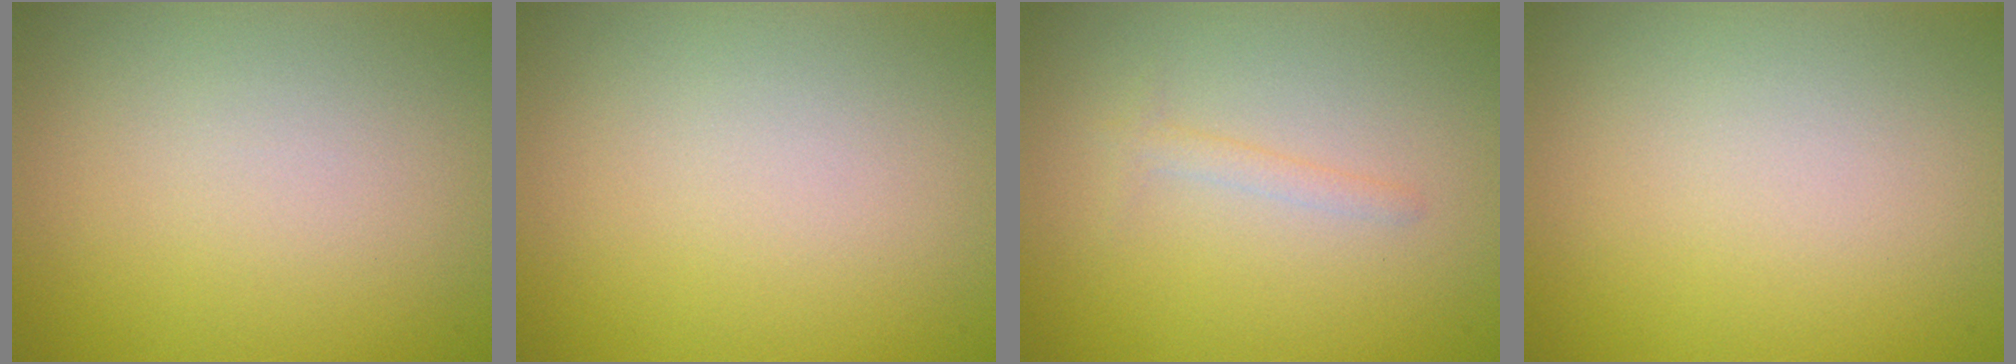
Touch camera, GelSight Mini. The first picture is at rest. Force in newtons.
{"total": 0.0}
{"total": 1.0, "press": 1.0, "slide": 0.0}
{"total": 0.0}